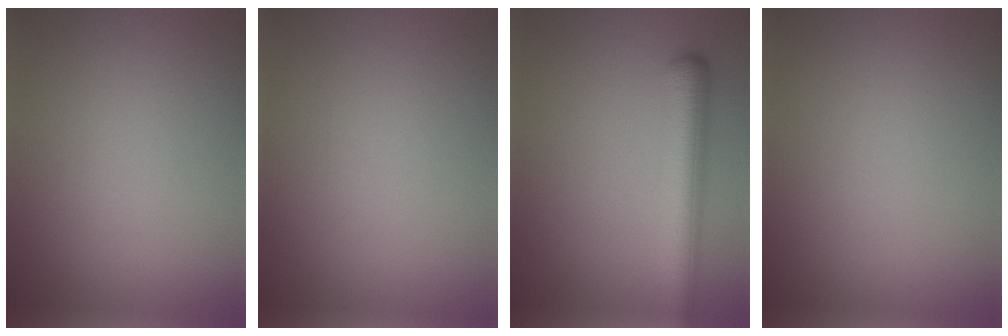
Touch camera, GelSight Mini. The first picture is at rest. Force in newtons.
{"total": 0.0}
{"total": 5.3, "press": 5.3, "slide": 0.2}
{"total": 0.0}